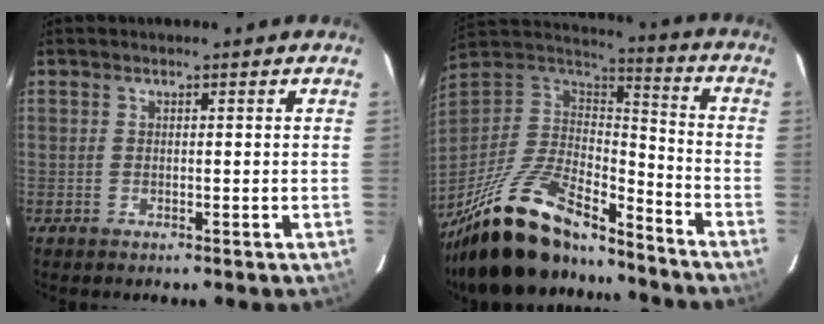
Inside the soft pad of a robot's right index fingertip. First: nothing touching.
{"total": 26.4, "force": [-19.9, 8.9, 15.0], "torque": [-0.305, -0.025, -0.337]}